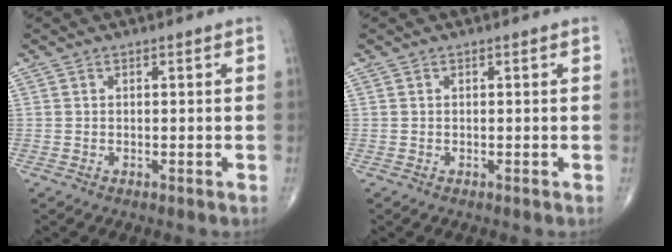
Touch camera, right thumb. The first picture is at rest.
{"total": 0.0}